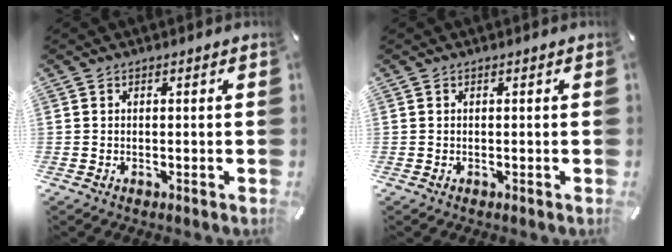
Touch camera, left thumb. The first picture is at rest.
{"total": 0.0}